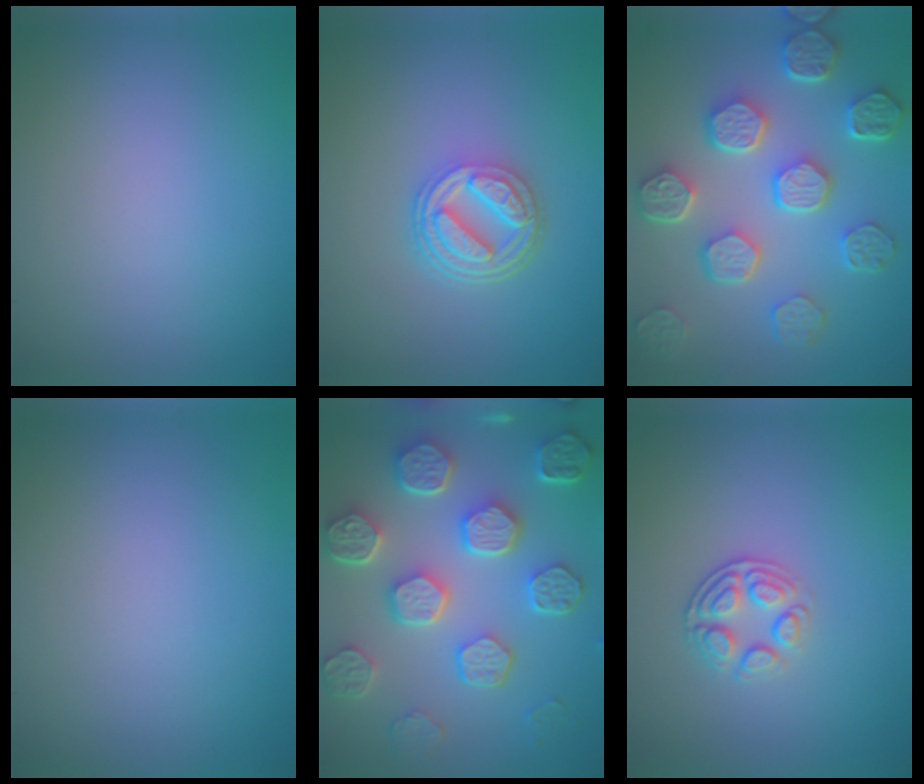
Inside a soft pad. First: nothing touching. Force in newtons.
{"total": 5.1, "press": 3.8, "slide": 3.4}
{"total": 7.8, "press": 6.0, "slide": 5.0}
{"total": 0.0}
{"total": 8.6, "press": 6.5, "slide": 5.7}
{"total": 2.7, "press": 2.4, "slide": 1.2}